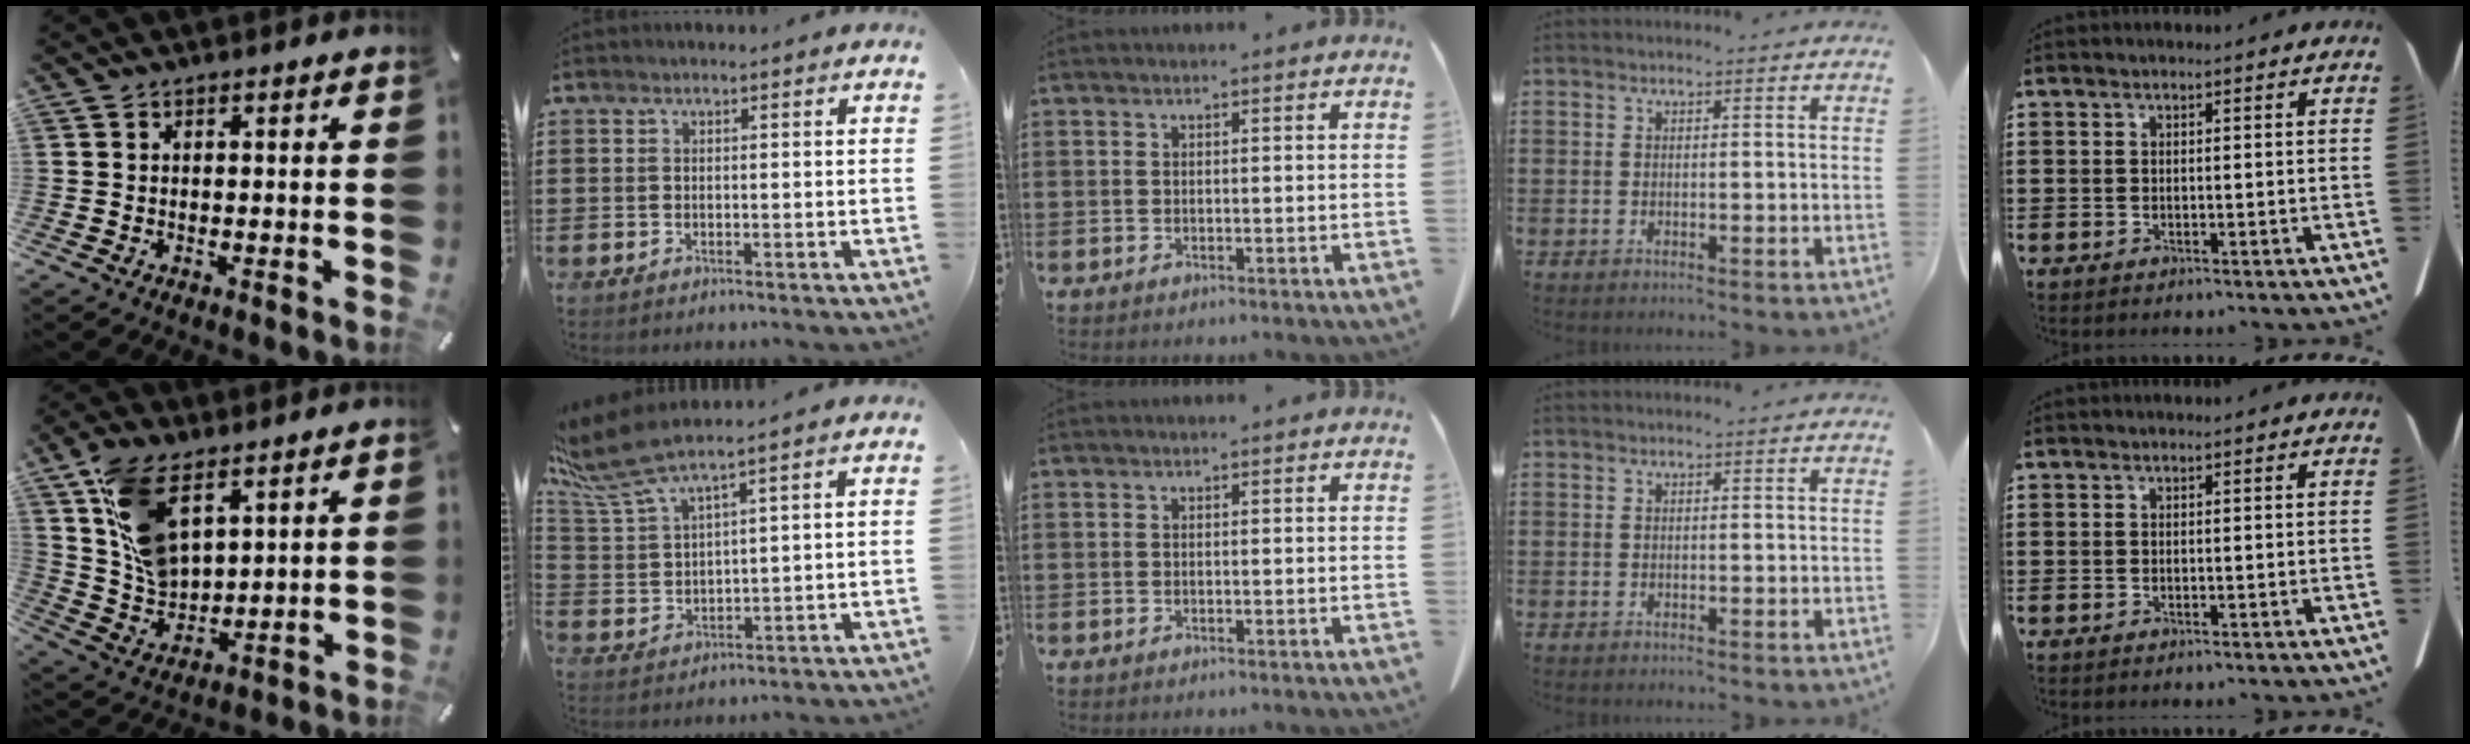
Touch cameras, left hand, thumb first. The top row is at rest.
{"thumb": {"total": 13.7, "force": [6.9, 8.1, 8.5], "torque": [-0.184, -0.019, 0.135]}, "index": {"total": 7.7, "force": [6.0, 1.3, 4.6], "torque": [-0.129, -0.030, 0.102]}}